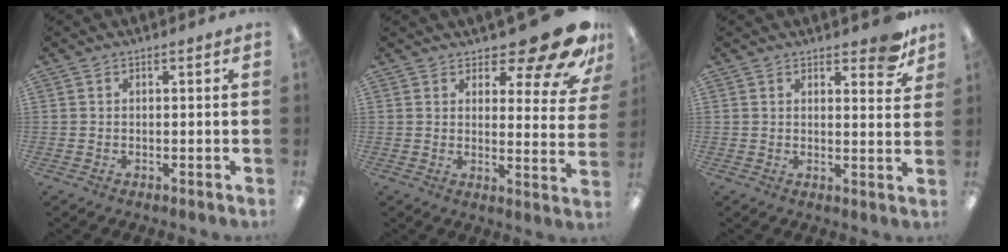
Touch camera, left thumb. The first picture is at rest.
{"total": 14.1, "force": [10.4, 4.4, 8.5], "torque": [-0.105, -0.078, 0.172]}
{"total": 6.0, "force": [4.6, 2.4, 3.1], "torque": [-0.024, -0.027, 0.075]}